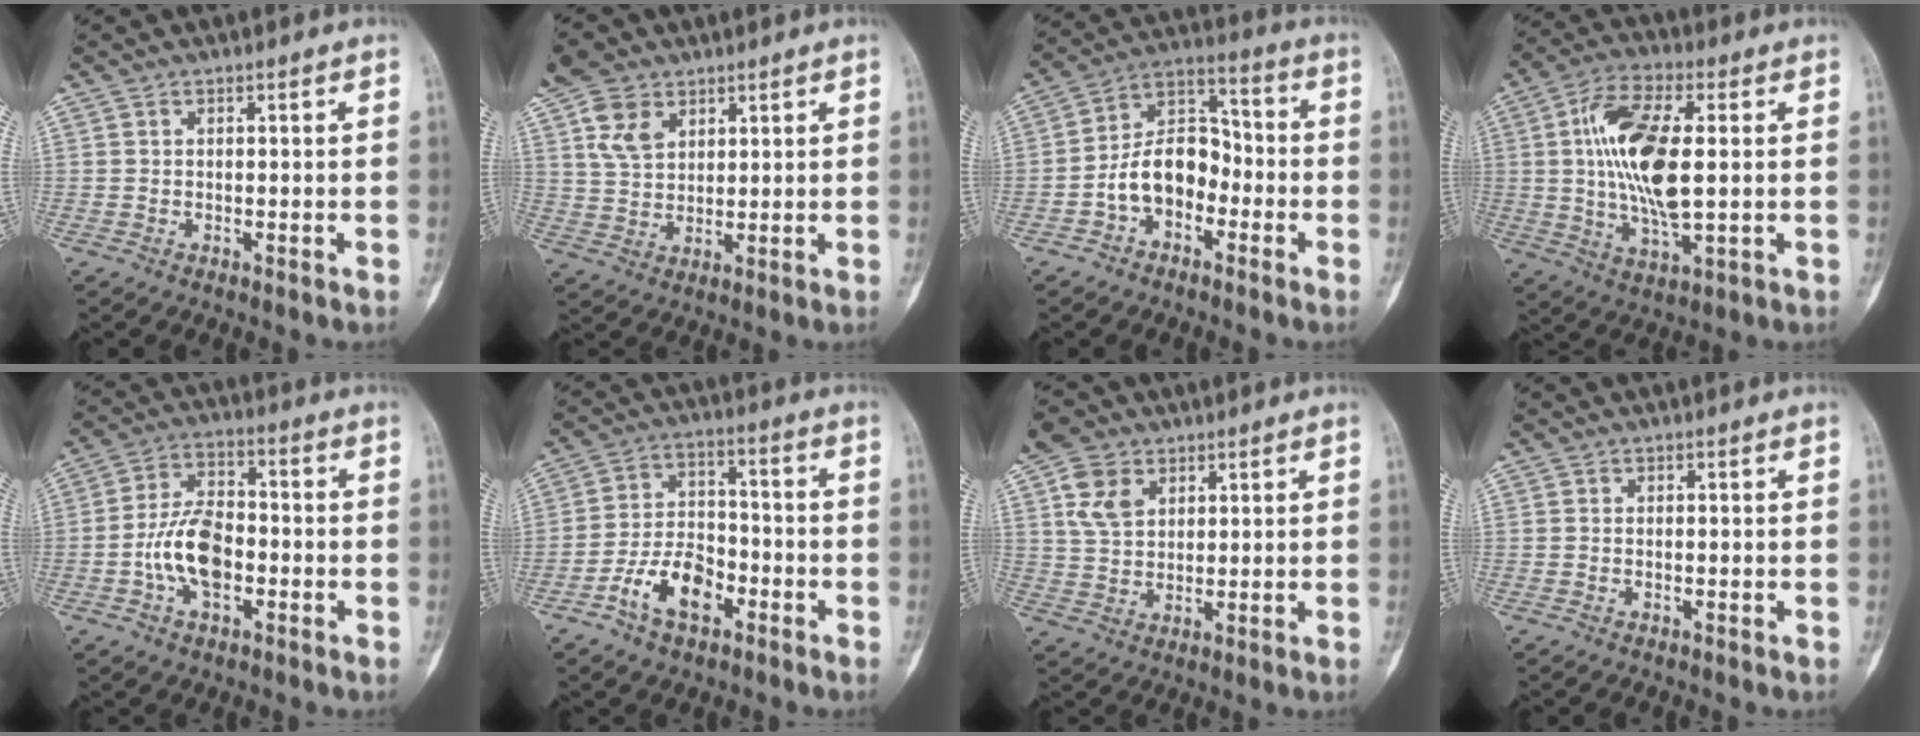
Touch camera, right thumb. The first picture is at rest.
{"total": 8.4, "force": [4.4, 5.7, 4.4], "torque": [-0.071, -0.008, 0.088]}
{"total": 11.2, "force": [-3.7, 7.6, 7.4], "torque": [-0.107, 0.050, -0.079]}
{"total": 15.8, "force": [1.4, 6.4, 14.4], "torque": [-0.279, -0.002, 0.024]}
{"total": 10.8, "force": [-2.7, 6.1, 8.4], "torque": [-0.146, 0.025, -0.057]}
{"total": 10.4, "force": [-5.1, 5.9, 6.8], "torque": [-0.107, 0.034, -0.094]}
{"total": 7.7, "force": [3.4, 5.6, 4.1], "torque": [-0.065, -0.003, 0.068]}
{"total": 0.0}